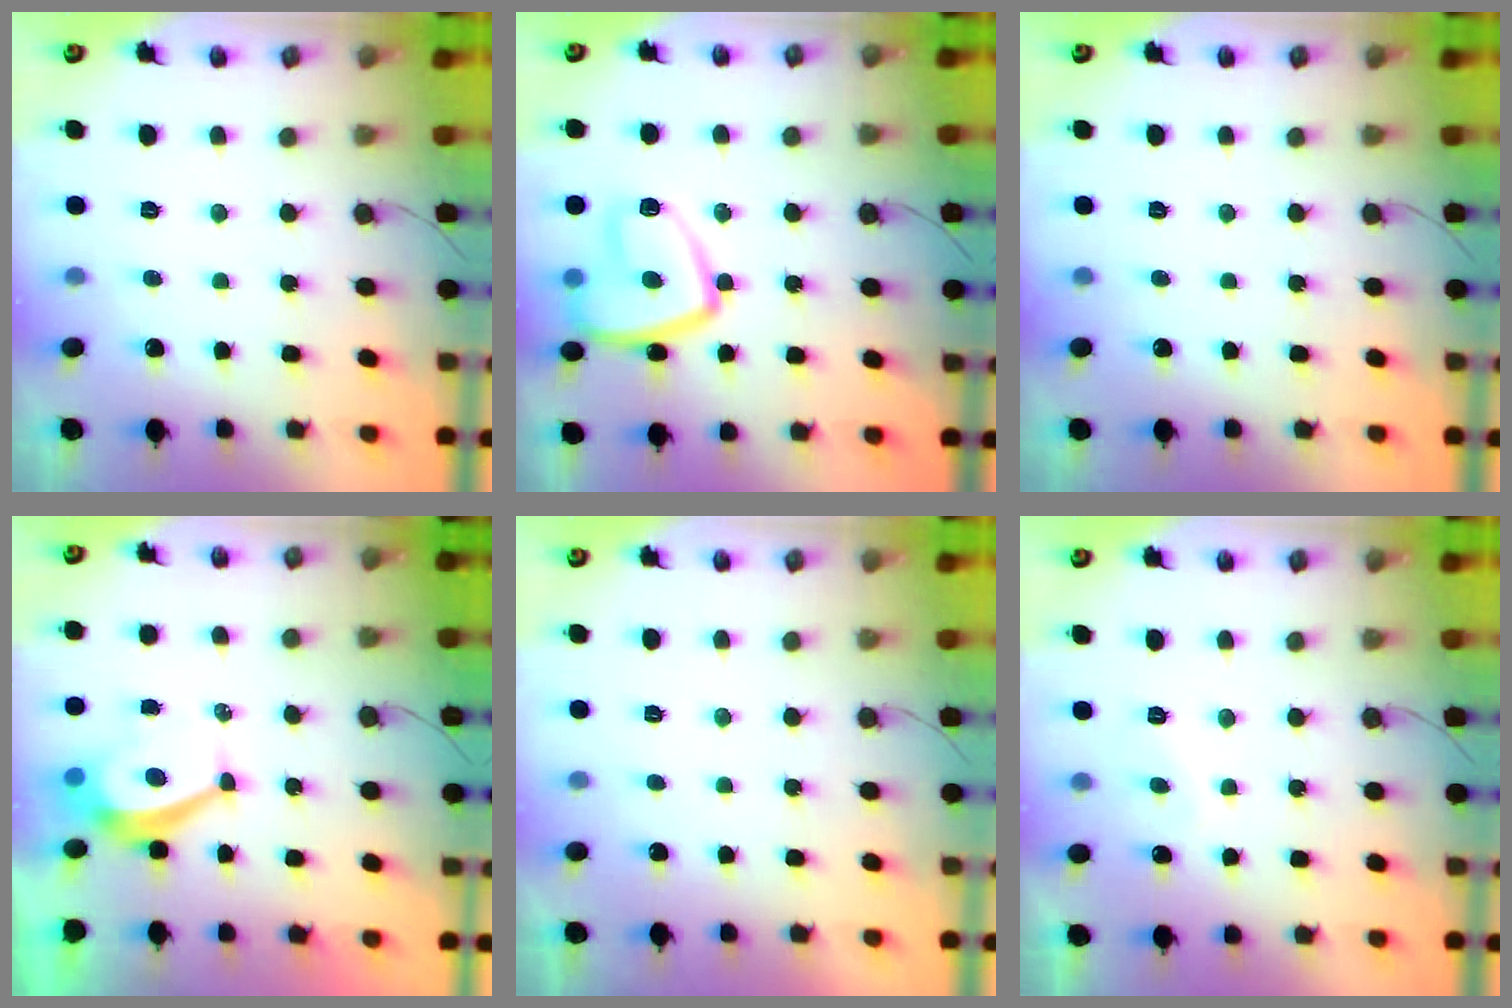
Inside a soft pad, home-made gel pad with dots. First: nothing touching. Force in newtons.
{"total": 13.0, "press": 12.9, "slide": 0.8}
{"total": 0.0}
{"total": 3.9, "press": 3.9, "slide": 0.5}
{"total": 2.2, "press": 2.2, "slide": 0.3}
{"total": 2.3, "press": 2.1, "slide": 0.8}